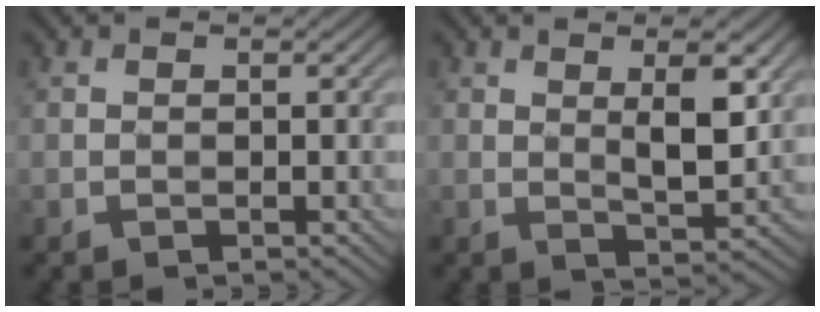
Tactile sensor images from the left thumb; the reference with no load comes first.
{"total": 5.2, "force": [1.6, 1.5, 4.7], "torque": [-0.084, 0.000, 0.033]}